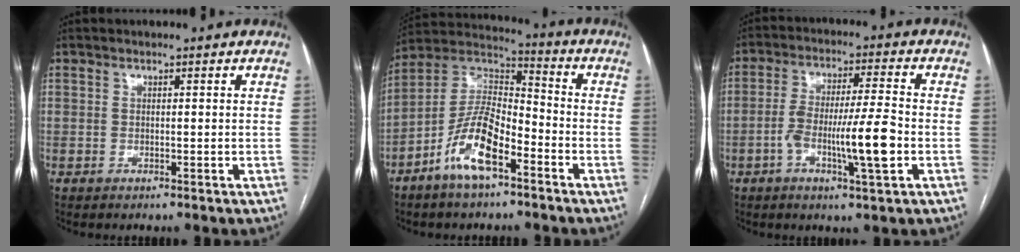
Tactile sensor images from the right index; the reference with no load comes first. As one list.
[{"total": 12.1, "force": [-6.2, 3.9, 9.6], "torque": [-0.198, 0.011, -0.119]}, {"total": 10.6, "force": [-3.1, 0.5, 10.1], "torque": [-0.185, 0.002, -0.055]}]